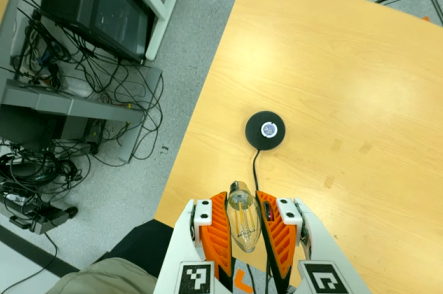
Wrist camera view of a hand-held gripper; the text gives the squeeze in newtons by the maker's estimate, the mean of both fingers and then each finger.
{"total": 21.7, "left": 23.6, "right": 19.9}